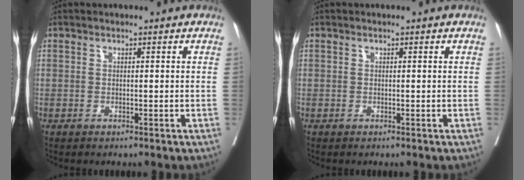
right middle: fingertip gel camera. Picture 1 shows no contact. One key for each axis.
{"total": 0.0}